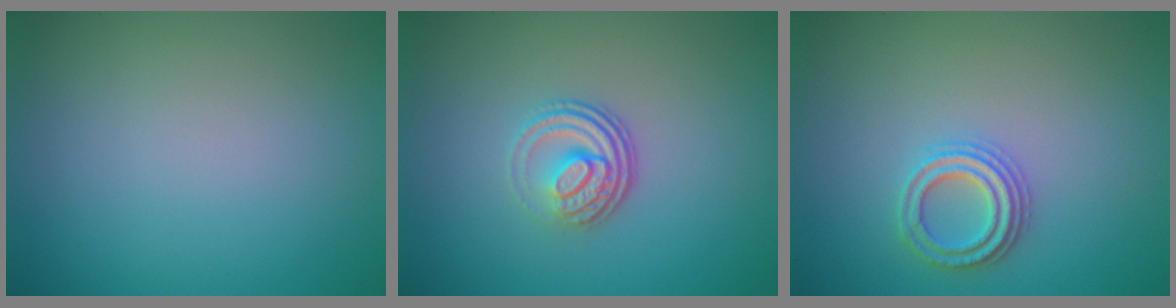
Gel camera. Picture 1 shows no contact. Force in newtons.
{"total": 3.5, "press": 2.5, "slide": 2.5}
{"total": 2.5, "press": 2.4, "slide": 0.4}